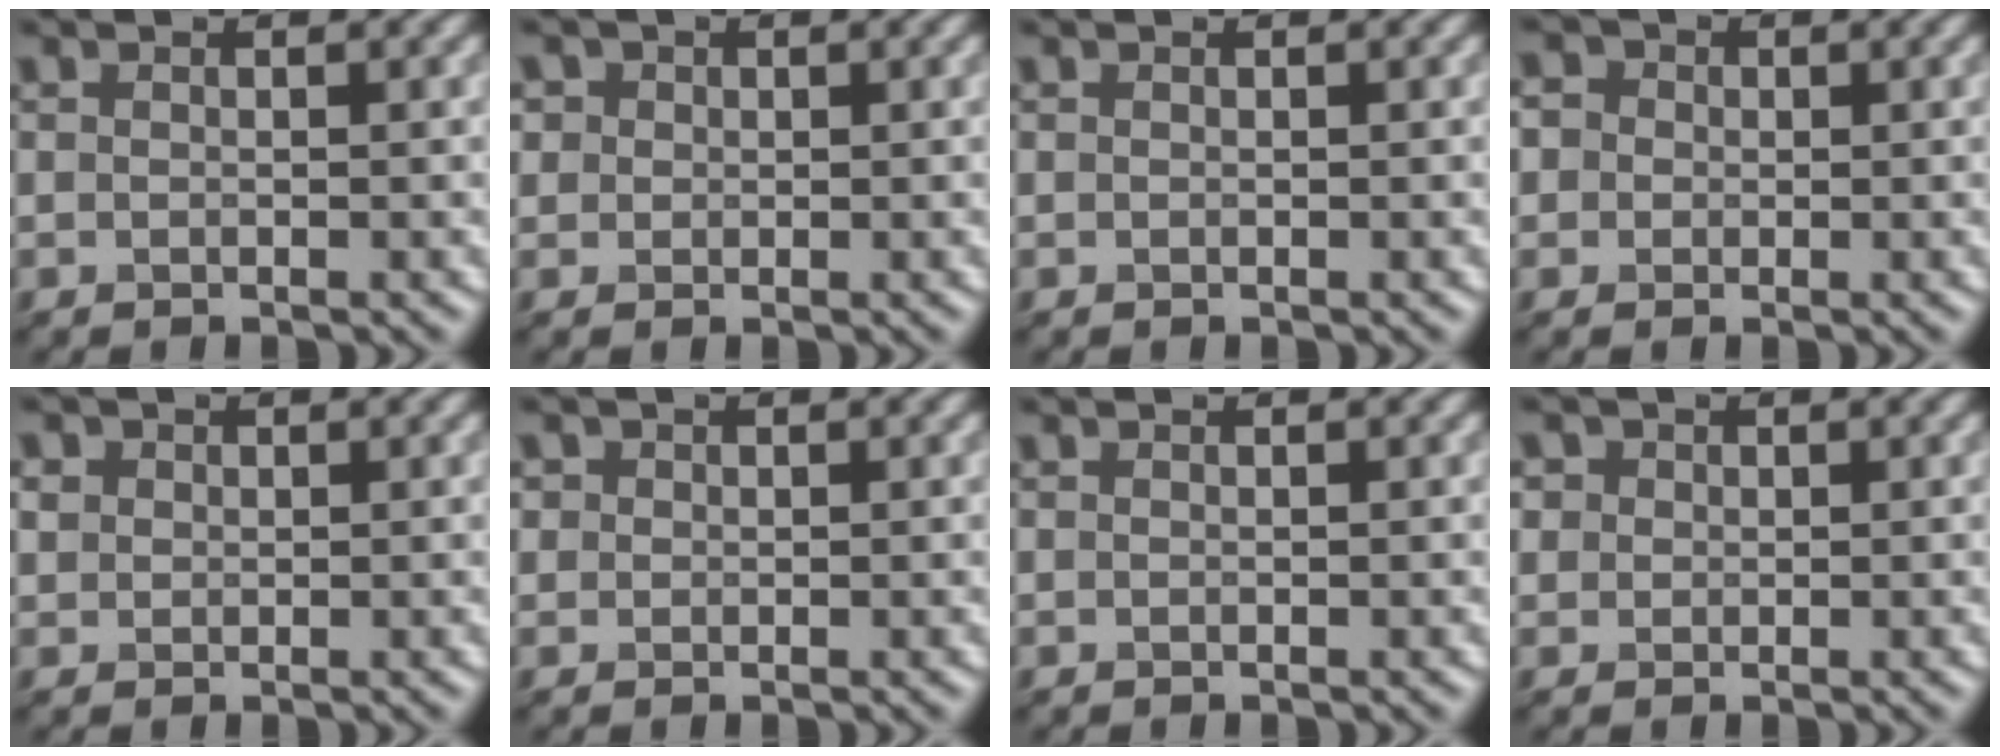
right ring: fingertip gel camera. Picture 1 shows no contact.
{"total": 0.8, "force": [0.5, 0.5, -0.5], "torque": [-0.005, 0.008, 0.011]}
{"total": 0.0}
{"total": 1.4, "force": [0.4, 1.3, 0.0], "torque": [-0.001, 0.016, -0.005]}
{"total": 0.8, "force": [0.2, 0.3, -0.7], "torque": [-0.004, 0.008, 0.020]}
{"total": 0.8, "force": [0.0, -0.1, -0.8], "torque": [0.002, 0.000, 0.013]}
{"total": 0.0}
{"total": 1.0, "force": [0.7, 0.7, -0.3], "torque": [-0.008, 0.009, 0.014]}